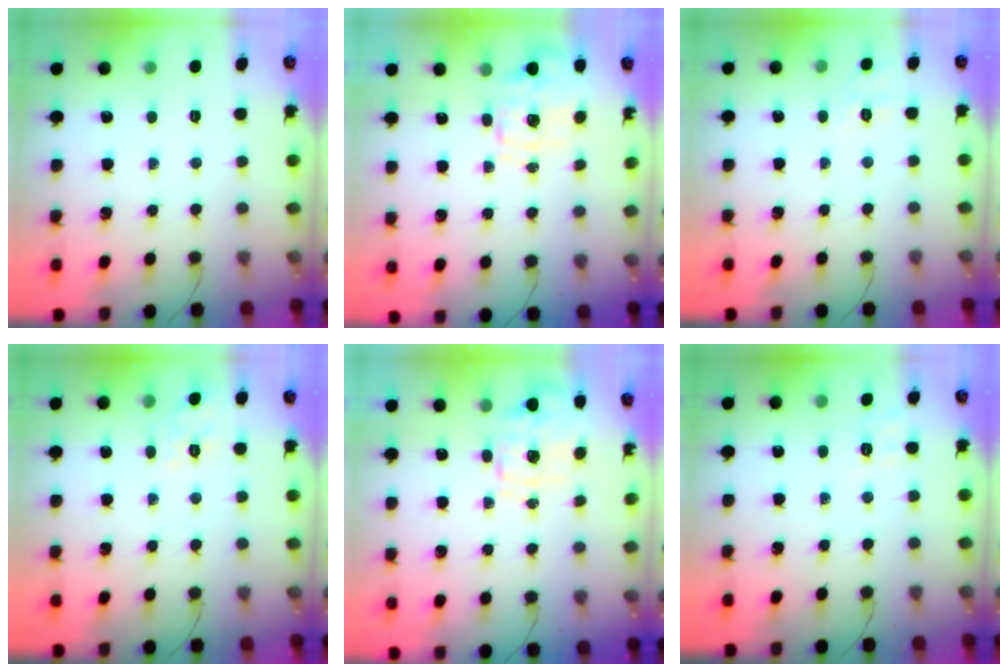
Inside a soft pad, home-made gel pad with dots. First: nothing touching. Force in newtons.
{"total": 1.6, "press": 1.5, "slide": 0.5}
{"total": 7.0, "press": 6.7, "slide": 2.1}
{"total": 1.9, "press": 0.3, "slide": 1.8}
{"total": 1.6, "press": 1.5, "slide": 0.5}
{"total": 2.9, "press": 2.3, "slide": 1.9}